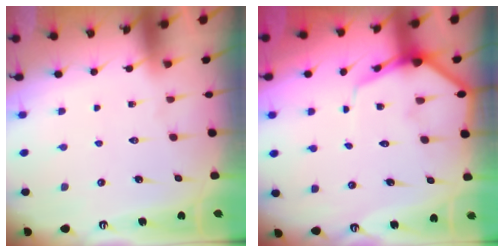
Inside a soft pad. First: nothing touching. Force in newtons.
{"total": 7.3, "press": 7.3, "slide": 0.7}